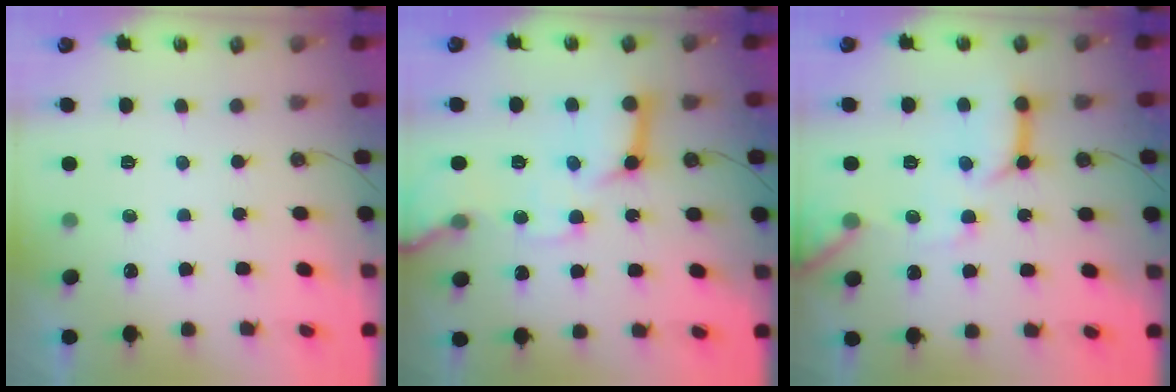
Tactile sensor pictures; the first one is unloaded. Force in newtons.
{"total": 15.9, "press": 15.8, "slide": 2.1}
{"total": 13.5, "press": 13.4, "slide": 1.5}